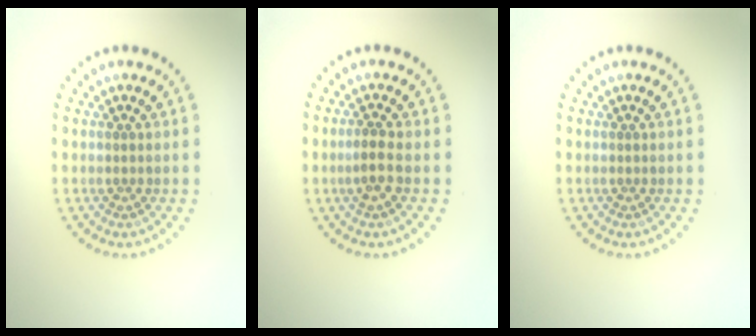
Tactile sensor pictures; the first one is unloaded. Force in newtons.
{"total": 1.8, "press": 1.6, "slide": 0.8}
{"total": 0.0}